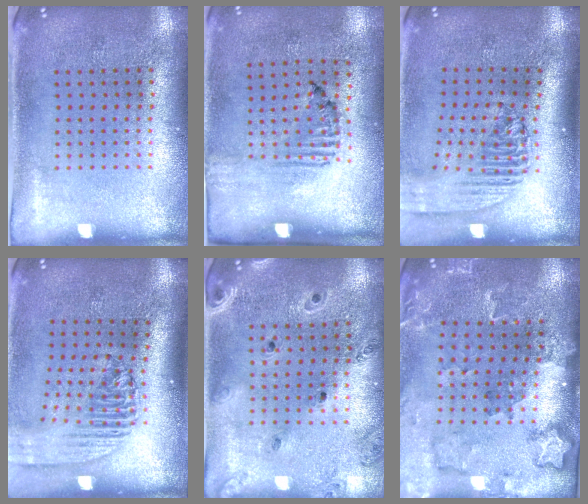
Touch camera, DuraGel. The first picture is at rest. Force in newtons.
{"total": 1.8, "press": 1.0, "slide": 1.5}
{"total": 2.3, "press": 1.7, "slide": 1.5}
{"total": 2.3, "press": 1.7, "slide": 1.5}
{"total": 0.6, "press": 0.6, "slide": 0.1}
{"total": 1.8, "press": 1.8, "slide": 0.2}